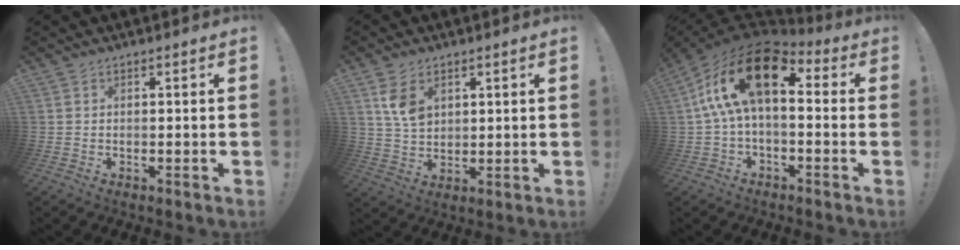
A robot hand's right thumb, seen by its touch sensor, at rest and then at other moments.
{"total": 8.4, "force": [3.7, 5.7, 4.9], "torque": [-0.068, -0.010, 0.071]}
{"total": 18.7, "force": [5.3, 8.9, 15.6], "torque": [-0.275, -0.009, 0.101]}